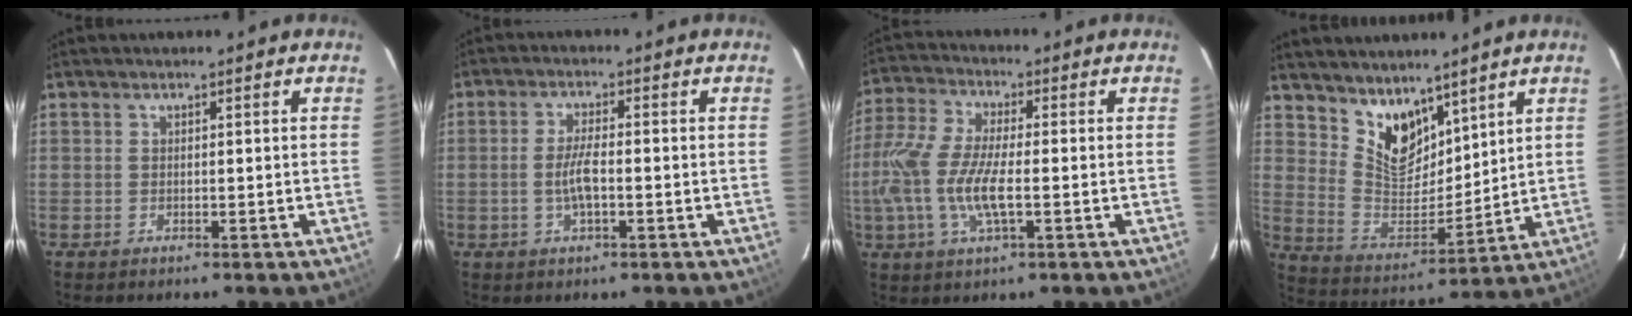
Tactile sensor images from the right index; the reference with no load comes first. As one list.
[{"total": 4.8, "force": [-1.1, 1.3, 4.4], "torque": [-0.087, -0.001, -0.019]}, {"total": 13.1, "force": [-2.2, 4.3, 12.2], "torque": [-0.262, -0.004, -0.051]}, {"total": 11.1, "force": [8.1, 5.9, 4.8], "torque": [-0.085, -0.002, 0.166]}]